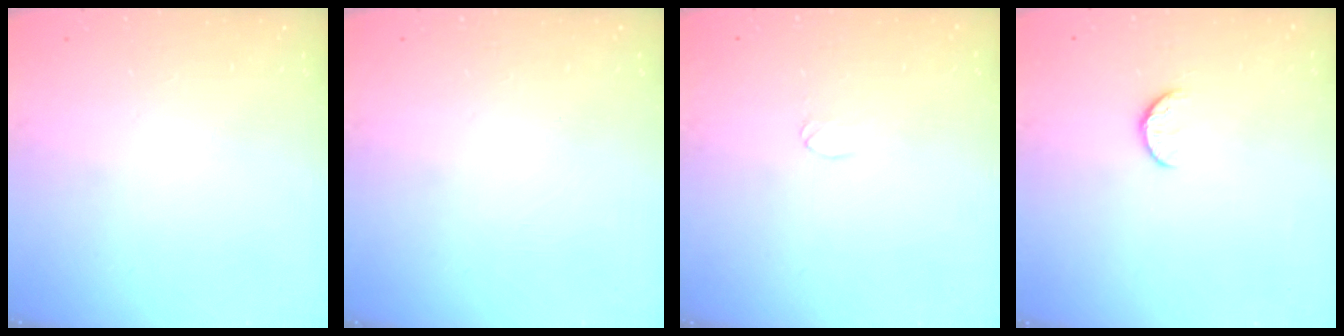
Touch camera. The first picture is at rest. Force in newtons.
{"total": 0.0}
{"total": 4.8, "press": 4.8, "slide": 0.4}
{"total": 5.6, "press": 5.6, "slide": 0.6}